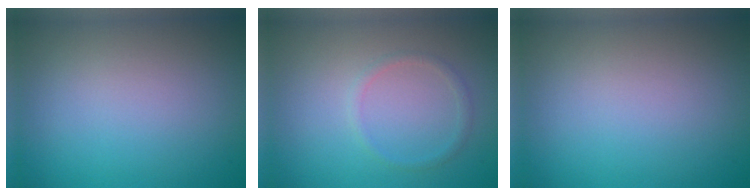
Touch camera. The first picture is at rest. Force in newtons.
{"total": 1.0, "press": 1.0, "slide": 0.0}
{"total": 0.0}